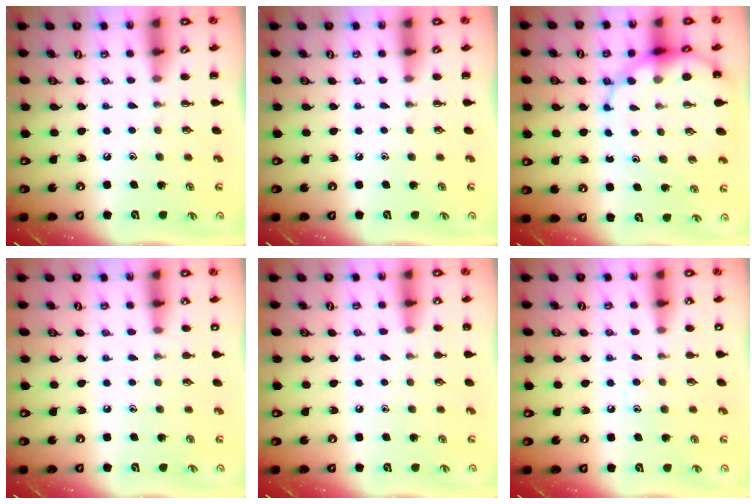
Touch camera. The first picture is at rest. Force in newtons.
{"total": 0.0}
{"total": 12.5, "press": 12.2, "slide": 2.8}
{"total": 6.0, "press": 5.6, "slide": 2.1}
{"total": 8.1, "press": 7.8, "slide": 2.2}
{"total": 6.9, "press": 6.8, "slide": 1.2}